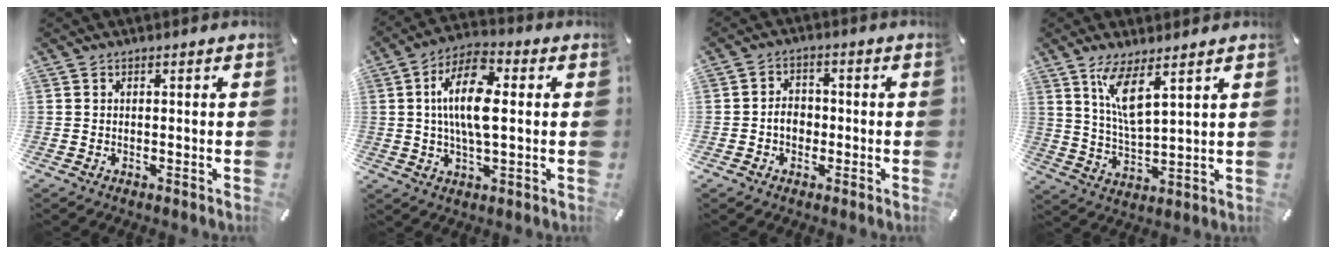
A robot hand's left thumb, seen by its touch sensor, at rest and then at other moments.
{"total": 13.2, "force": [1.7, 5.6, 11.8], "torque": [-0.246, 0.003, 0.027]}
{"total": 4.4, "force": [-1.1, 3.6, 2.3], "torque": [-0.034, 0.007, -0.021]}
{"total": 9.3, "force": [6.1, 2.3, 6.7], "torque": [-0.136, -0.023, 0.109]}